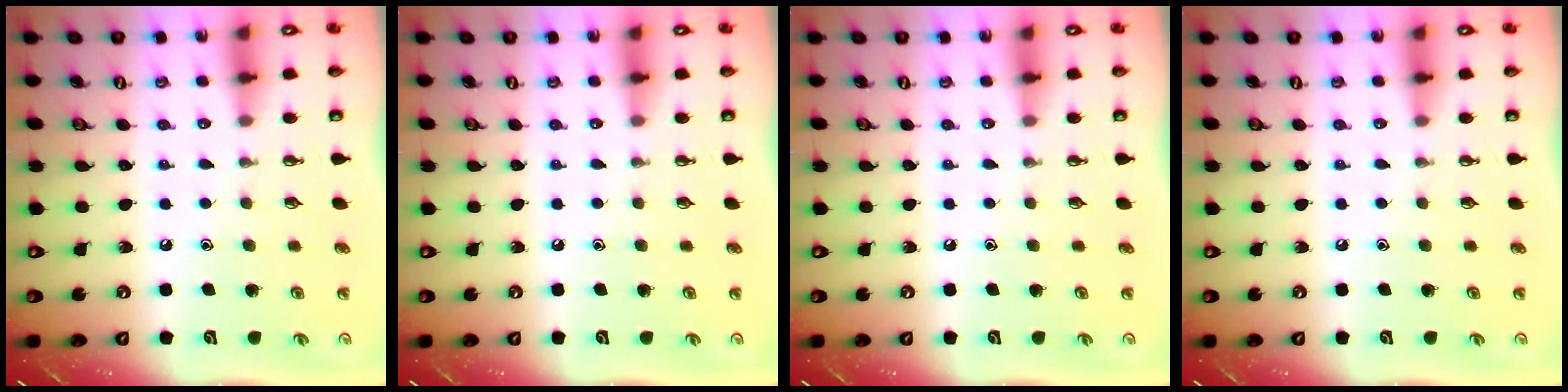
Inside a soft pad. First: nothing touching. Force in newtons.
{"total": 0.0}
{"total": 0.0}
{"total": 0.0}